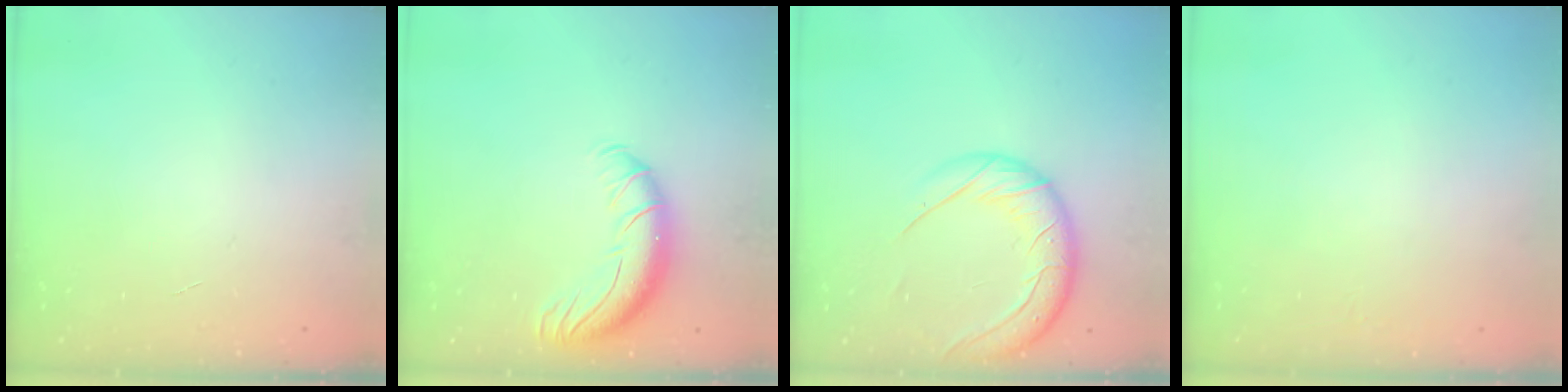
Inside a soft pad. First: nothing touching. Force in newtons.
{"total": 12.1, "press": 11.8, "slide": 2.7}
{"total": 18.1, "press": 17.4, "slide": 4.9}
{"total": 0.0}